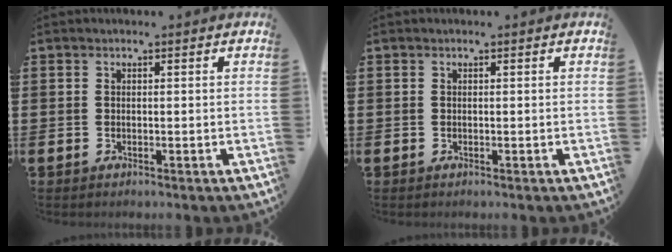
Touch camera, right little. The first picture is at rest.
{"total": 0.0}